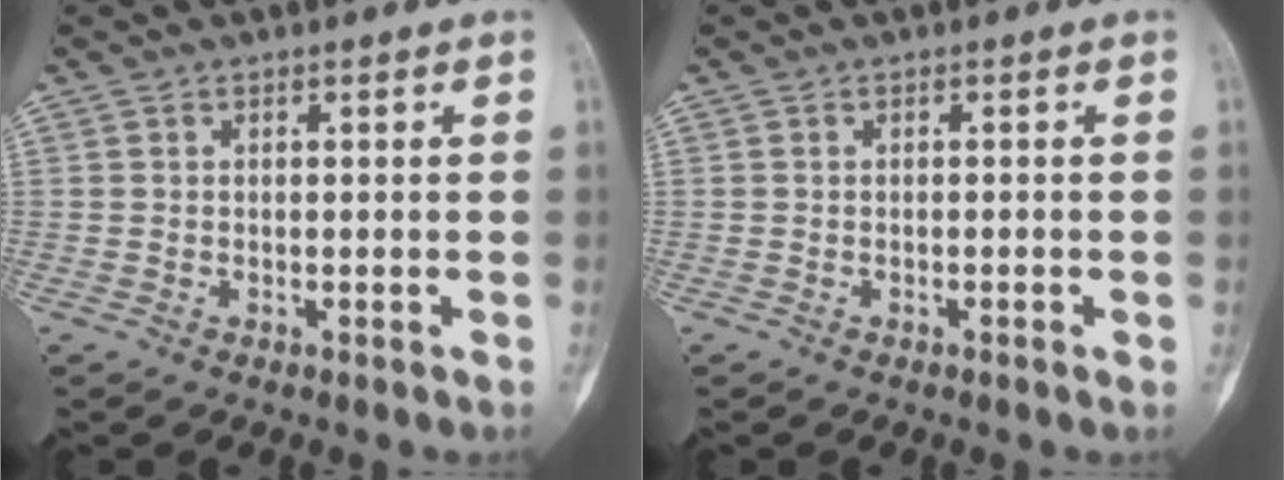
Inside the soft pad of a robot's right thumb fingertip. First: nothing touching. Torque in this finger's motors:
{"motor_torque": [-0.59, -0.31, -0.25, -0.09, -0.06]}